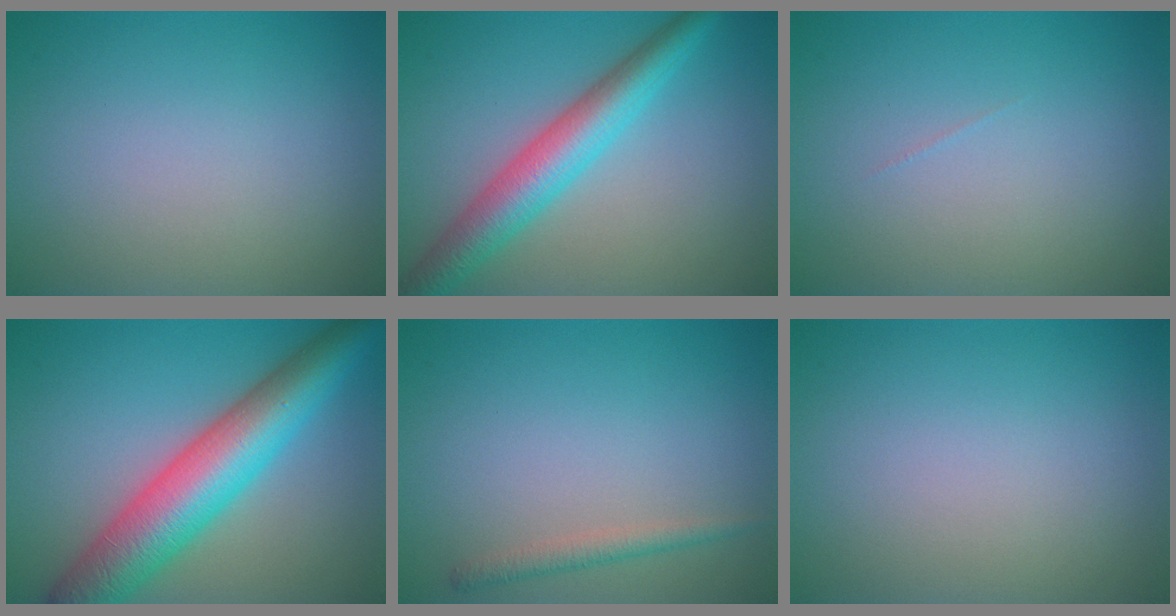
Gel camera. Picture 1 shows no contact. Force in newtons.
{"total": 5.9, "press": 5.9, "slide": 0.2}
{"total": 0.0}
{"total": 9.7, "press": 9.7, "slide": 0.3}
{"total": 1.5, "press": 1.5, "slide": 0.1}
{"total": 0.0}